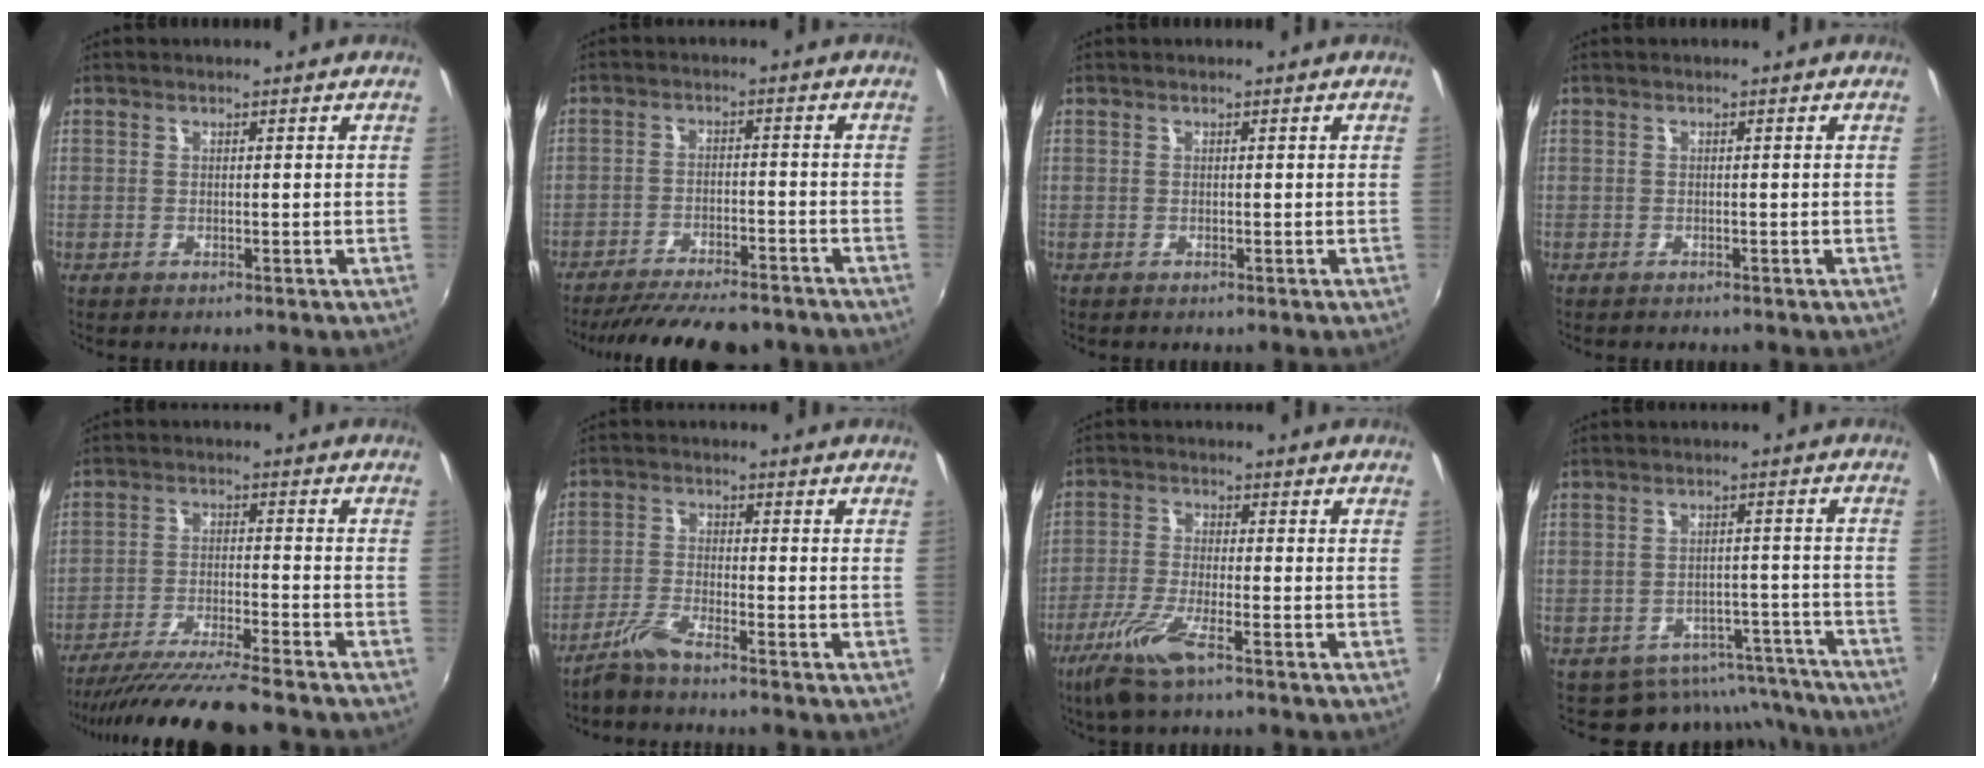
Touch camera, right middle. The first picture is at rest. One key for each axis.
{"total": 16.4, "fx": -14.0, "fy": 4.0, "fz": 7.4, "tx": -0.149, "ty": -0.021, "tz": -0.201}
{"total": 0.0}
{"total": 0.7, "fx": -0.6, "fy": 0.3, "fz": 0.1, "tx": -0.005, "ty": -0.002, "tz": -0.011}
{"total": 14.0, "fx": -12.4, "fy": -0.1, "fz": 6.5, "tx": -0.138, "ty": -0.029, "tz": -0.208}
{"total": 4.2, "fx": -3.6, "fy": 0.1, "fz": 2.2, "tx": -0.062, "ty": -0.003, "tz": -0.076}
{"total": 8.2, "fx": -5.1, "fy": 1.1, "fz": 6.3, "tx": -0.142, "ty": -0.017, "tz": -0.100}
{"total": 12.4, "fx": -11.2, "fy": 5.1, "fz": 1.3, "tx": -0.017, "ty": 0.034, "tz": -0.132}